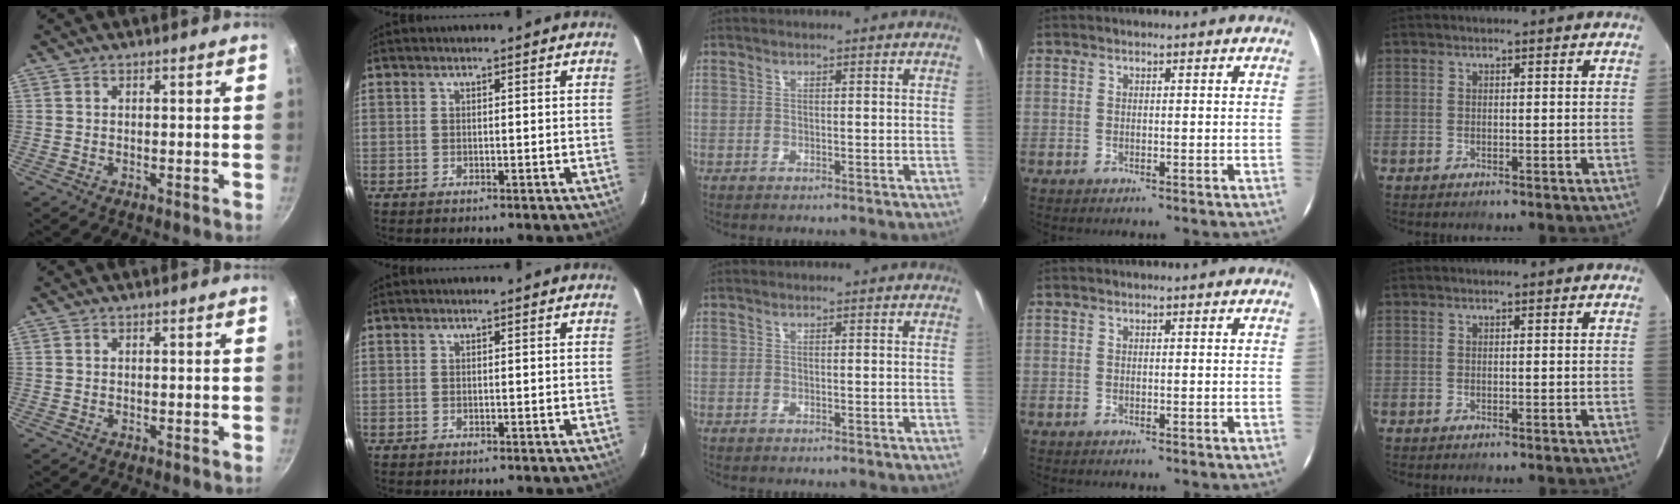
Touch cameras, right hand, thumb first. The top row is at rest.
{}